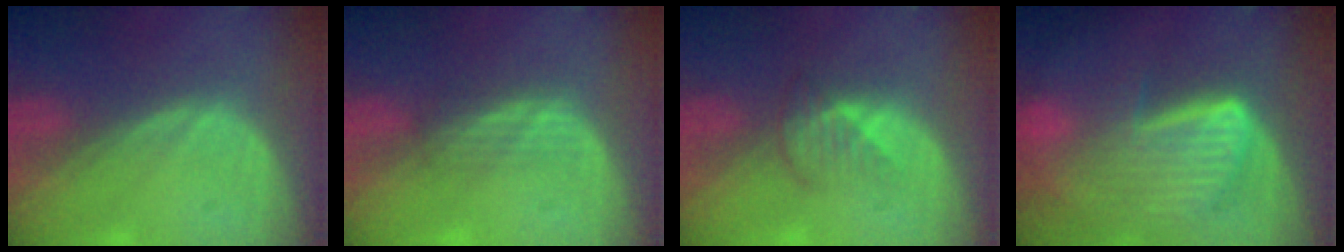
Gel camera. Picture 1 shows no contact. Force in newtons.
{"total": 2.1, "press": 2.1, "slide": 0.3}
{"total": 2.7, "press": 2.6, "slide": 0.5}
{"total": 9.3, "press": 8.1, "slide": 4.6}